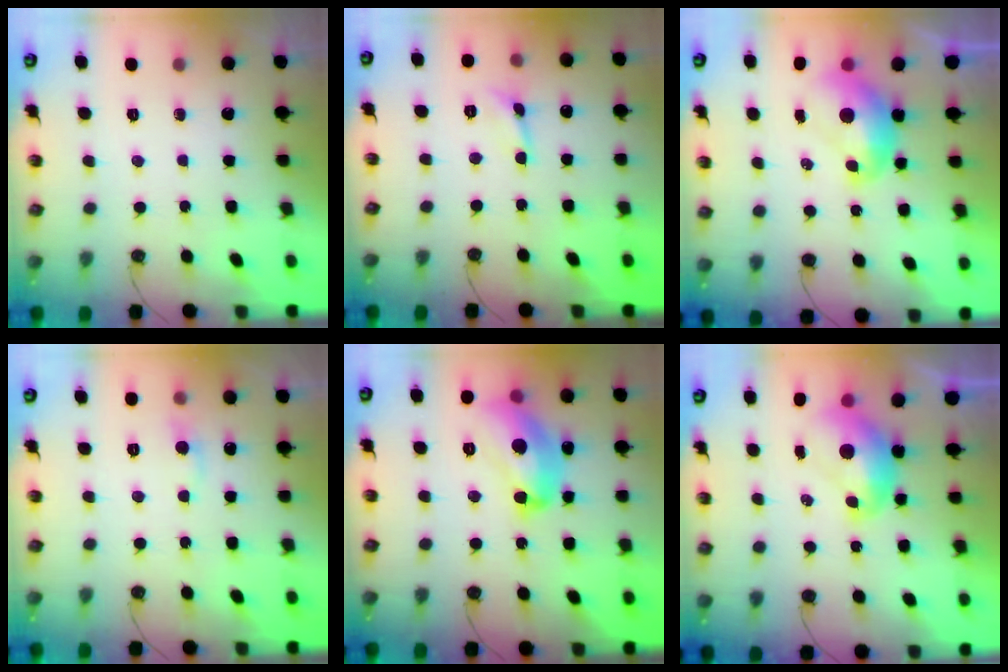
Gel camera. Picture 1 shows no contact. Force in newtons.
{"total": 0.0}
{"total": 2.0, "press": 2.0, "slide": 0.3}
{"total": 0.7, "press": 0.3, "slide": 0.7}
{"total": 12.0, "press": 12.0, "slide": 0.8}
{"total": 2.0, "press": 2.0, "slide": 0.3}